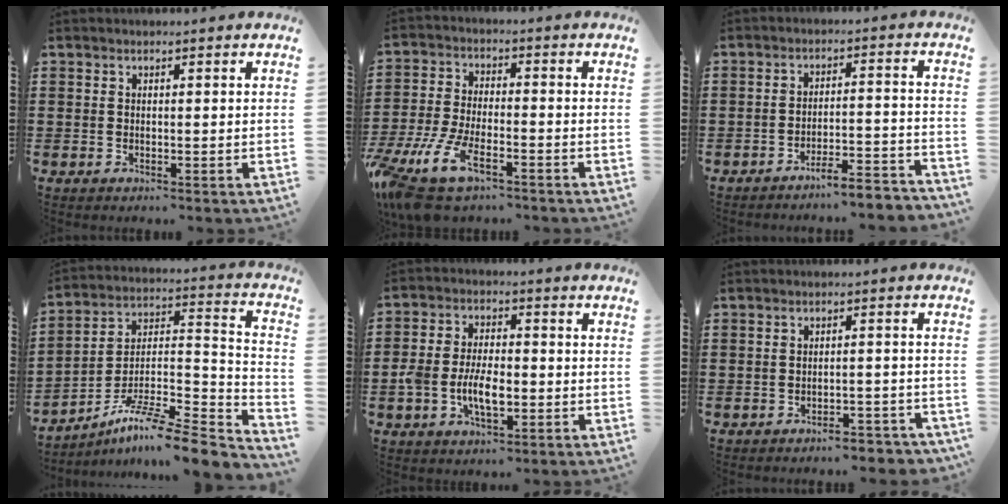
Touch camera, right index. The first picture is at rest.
{"total": 9.5, "force": [-6.5, 3.0, 6.2], "torque": [-0.158, -0.002, -0.128]}
{"total": 4.7, "force": [-4.4, -0.2, 1.6], "torque": [-0.030, -0.008, -0.087]}
{"total": 10.1, "force": [-8.1, 1.2, 6.0], "torque": [-0.105, 0.006, -0.161]}
{"total": 6.6, "force": [-1.9, 3.6, 5.2], "torque": [-0.117, 0.005, -0.040]}
{"total": 3.3, "force": [-3.2, 0.3, 0.6], "torque": [-0.015, 0.001, -0.067]}